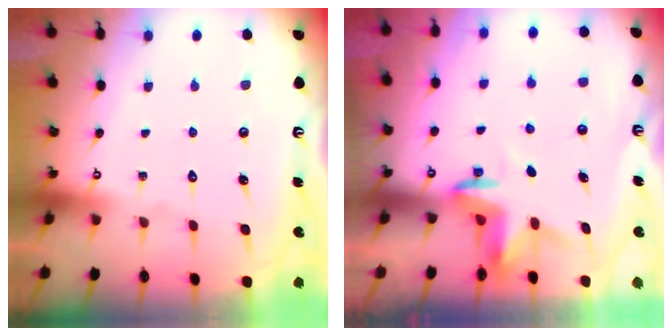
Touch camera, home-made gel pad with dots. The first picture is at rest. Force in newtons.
{"total": 3.6, "press": 3.6, "slide": 0.2}